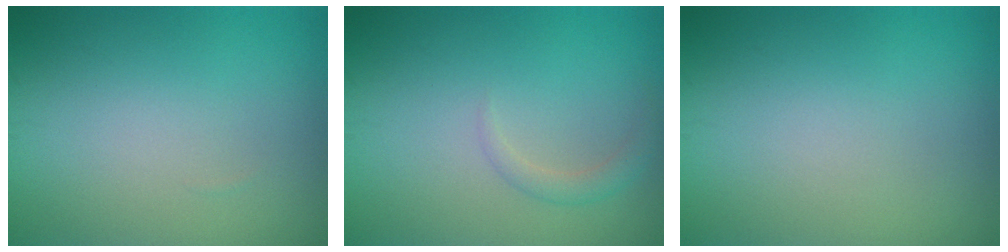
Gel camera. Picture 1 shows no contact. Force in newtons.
{"total": 1.3, "press": 1.3, "slide": 0.1}
{"total": 0.0}